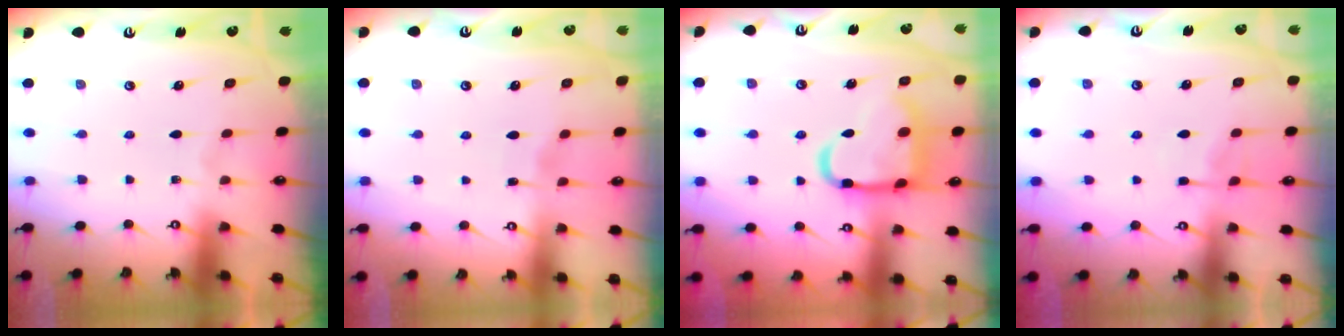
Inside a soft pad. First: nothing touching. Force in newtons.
{"total": 2.6, "press": 2.6, "slide": 0.4}
{"total": 16.3, "press": 16.2, "slide": 1.7}
{"total": 4.1, "press": 4.0, "slide": 0.5}